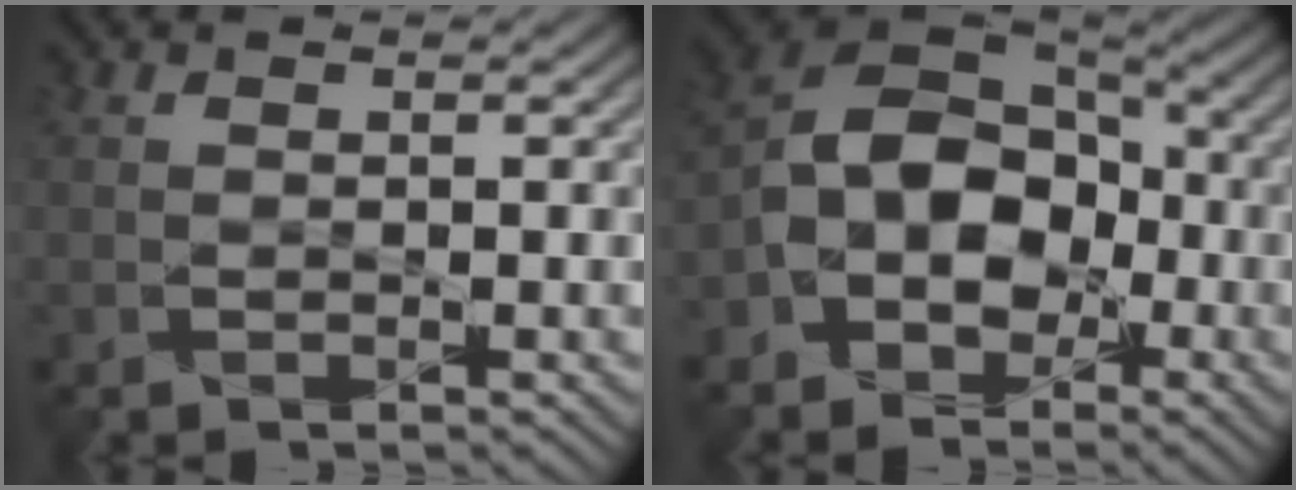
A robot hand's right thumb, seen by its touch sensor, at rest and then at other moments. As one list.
[{"total": 10.2, "force": [-3.2, 7.4, 6.2], "torque": [-0.112, 0.001, -0.079]}]